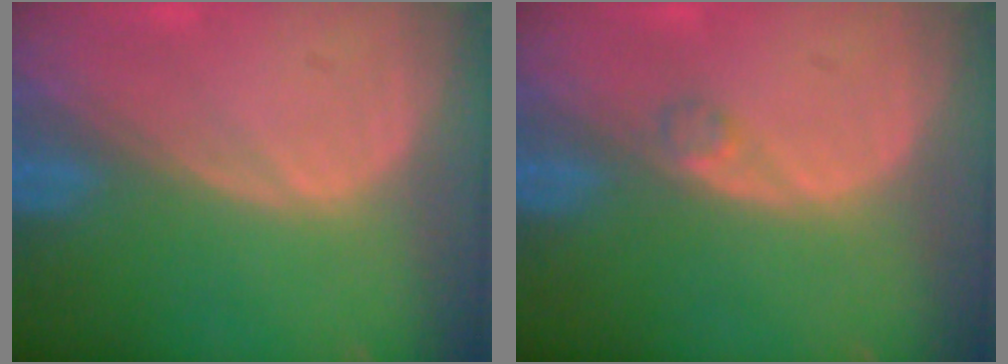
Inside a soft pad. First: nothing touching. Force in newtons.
{"total": 1.2, "press": 1.2, "slide": 0.1}